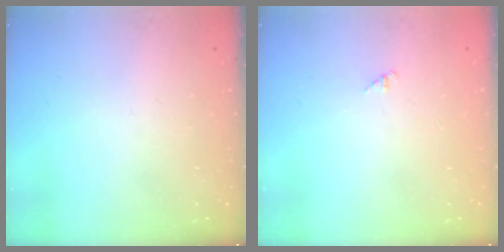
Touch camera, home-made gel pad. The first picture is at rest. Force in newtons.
{"total": 1.2, "press": 1.1, "slide": 0.3}